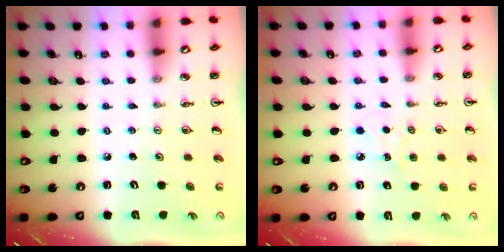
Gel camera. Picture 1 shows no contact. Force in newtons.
{"total": 4.7, "press": 4.7, "slide": 0.6}